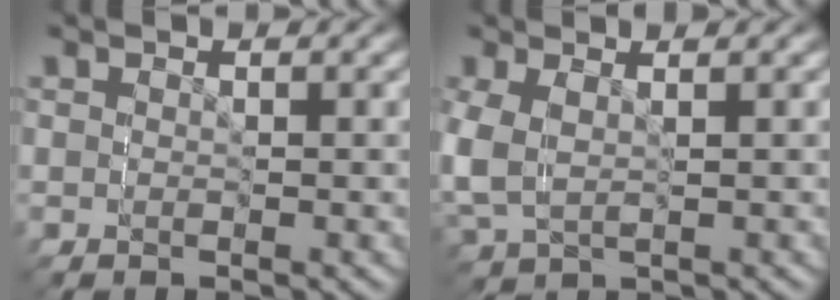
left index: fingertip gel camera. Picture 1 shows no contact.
{"total": 3.6, "force": [-0.4, 3.2, 1.5], "torque": [-0.055, -0.008, 0.001]}